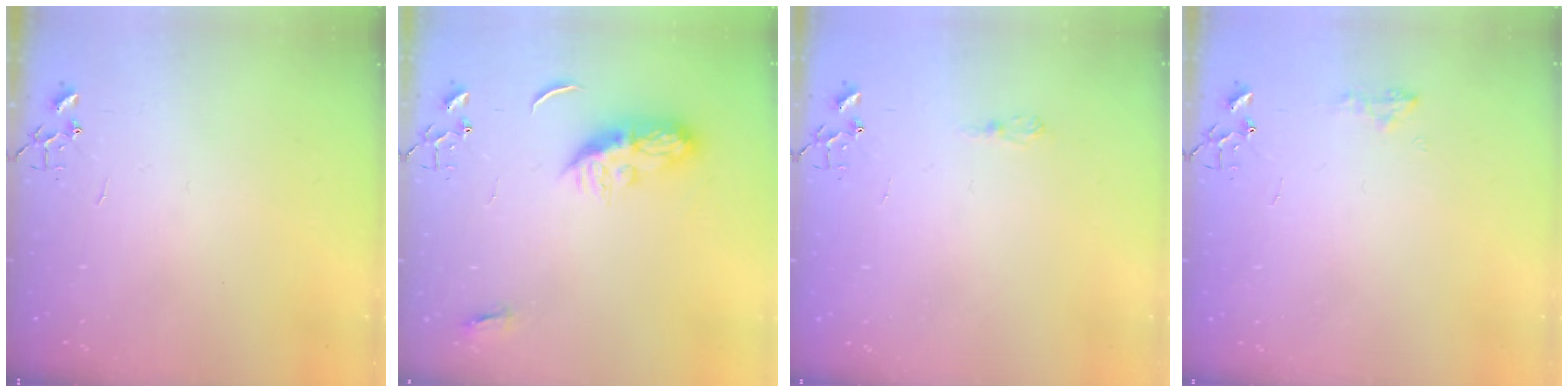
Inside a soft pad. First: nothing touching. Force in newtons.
{"total": 9.3, "press": 9.3, "slide": 0.1}
{"total": 6.5, "press": 6.5, "slide": 0.6}
{"total": 8.5, "press": 8.5, "slide": 0.6}